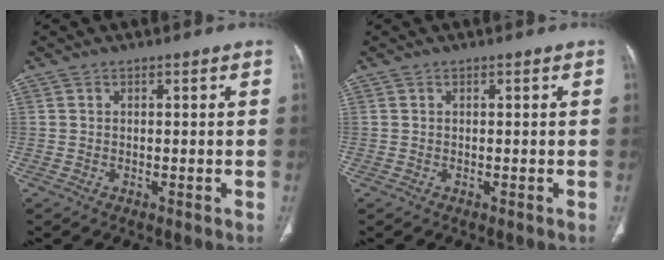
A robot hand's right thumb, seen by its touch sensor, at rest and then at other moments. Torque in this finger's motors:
{"motor_torque": [0.02, 0.01, 0.02, -0.01, 0.01]}